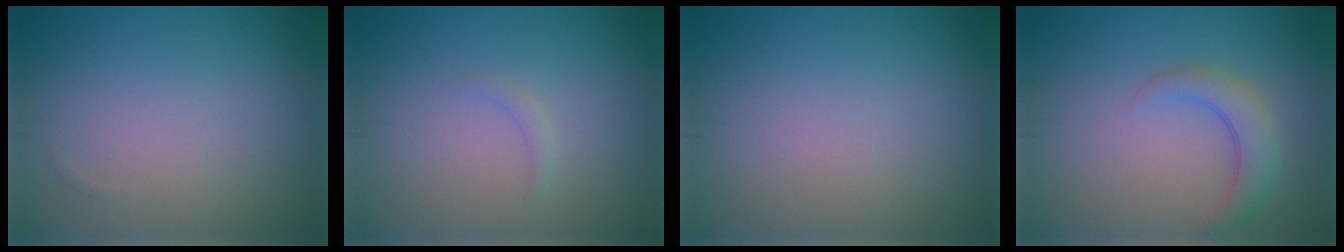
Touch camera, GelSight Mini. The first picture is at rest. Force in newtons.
{"total": 0.7, "press": 0.7, "slide": 0.1}
{"total": 0.0}
{"total": 3.0, "press": 3.0, "slide": 0.3}